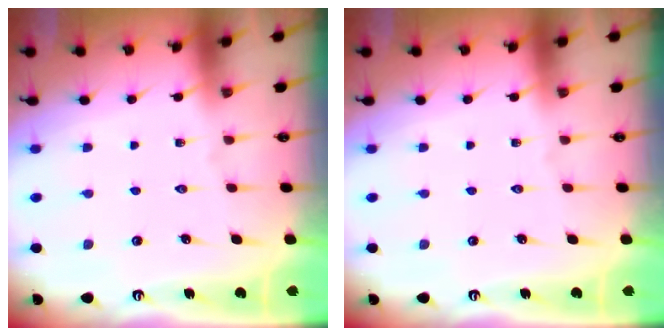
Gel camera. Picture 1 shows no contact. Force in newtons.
{"total": 0.0}